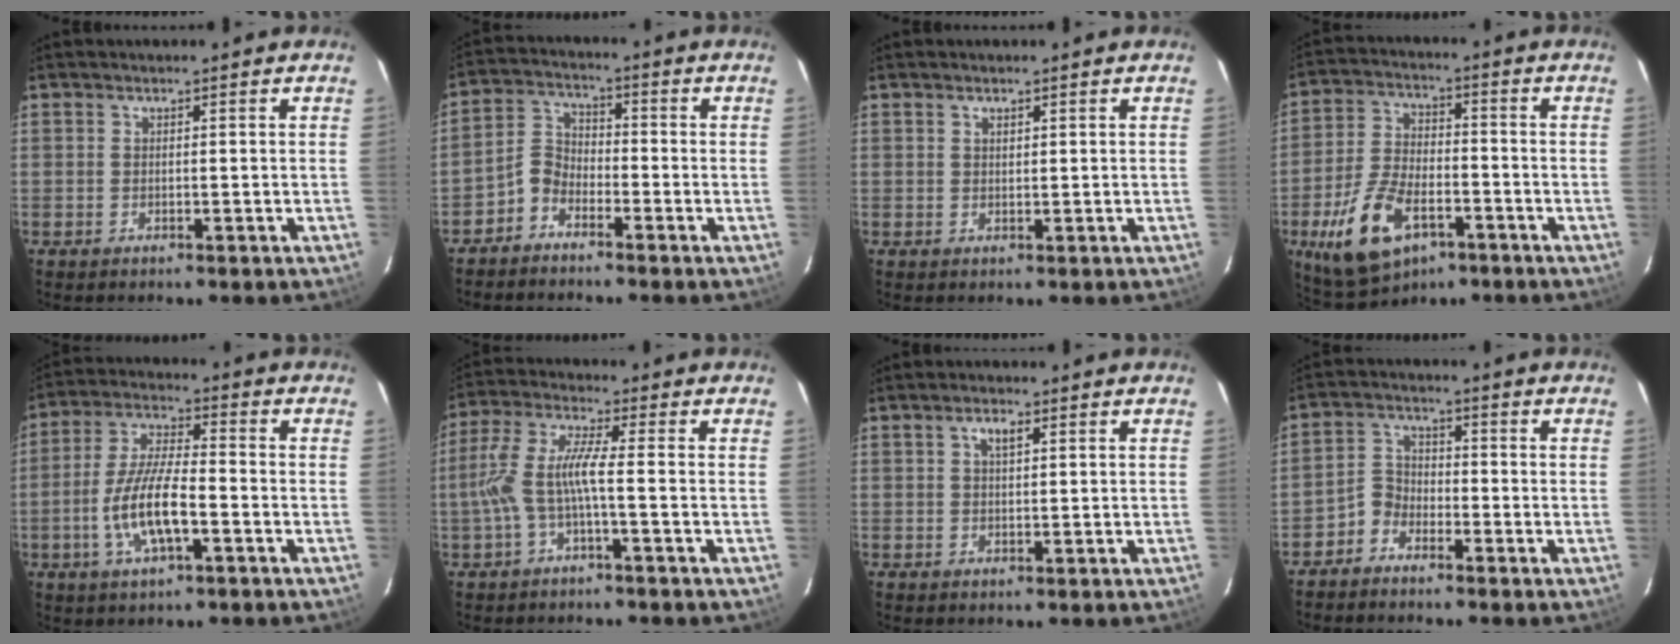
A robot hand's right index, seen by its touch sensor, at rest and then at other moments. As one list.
[{"total": 4.5, "force": [-3.3, 2.5, 1.6], "torque": [-0.038, 0.018, -0.074]}, {"total": 0.9, "force": [0.6, 0.5, 0.4], "torque": [-0.004, 0.003, 0.011]}, {"total": 14.2, "force": [-6.6, 7.4, 10.2], "torque": [-0.225, -0.012, -0.112]}, {"total": 10.8, "force": [-3.7, 3.1, 9.6], "torque": [-0.199, -0.001, -0.069]}, {"total": 7.2, "force": [-2.1, 0.4, 6.8], "torque": [-0.161, 0.008, -0.038]}, {"total": 2.2, "force": [0.9, 1.0, 1.7], "torque": [-0.031, 0.007, 0.016]}, {"total": 3.8, "force": [-3.0, 2.2, 0.7], "torque": [-0.013, 0.015, -0.066]}]